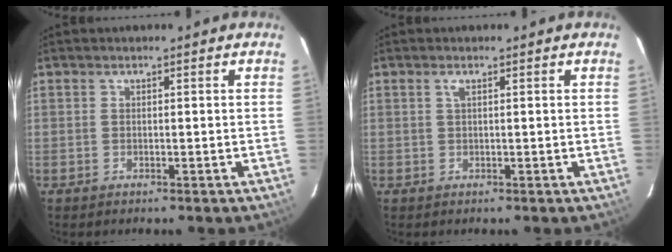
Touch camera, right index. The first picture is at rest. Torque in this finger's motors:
{"motor_torque": [0.12, -0.02, 0.10, 0.02]}